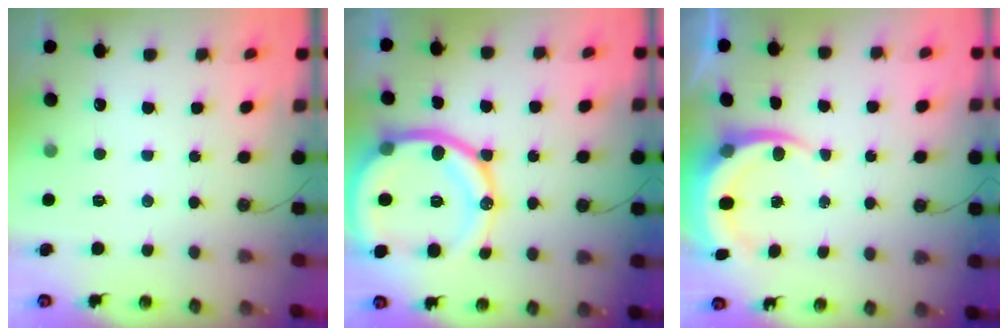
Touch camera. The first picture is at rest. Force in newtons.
{"total": 20.1, "press": 19.9, "slide": 3.0}
{"total": 6.5, "press": 6.4, "slide": 0.8}